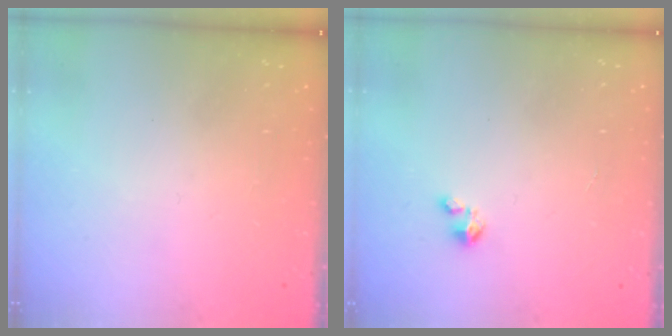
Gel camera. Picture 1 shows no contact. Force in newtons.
{"total": 1.8, "press": 1.8, "slide": 0.1}